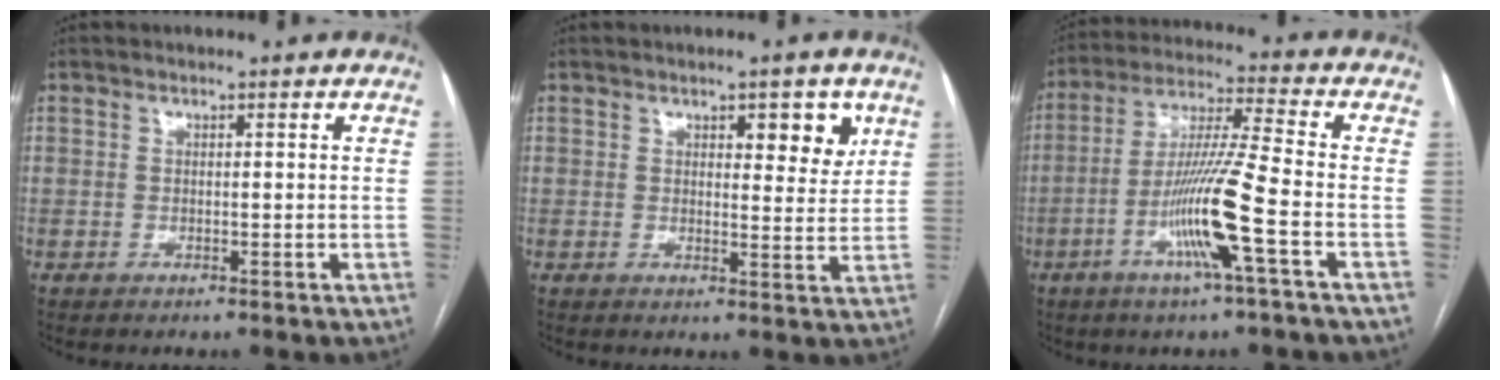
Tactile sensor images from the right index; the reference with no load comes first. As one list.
[{"total": 5.4, "force": [2.7, 2.1, 4.2], "torque": [-0.047, -0.004, 0.031]}, {"total": 12.4, "force": [-4.6, -1.2, 11.5], "torque": [-0.226, -0.007, -0.092]}]